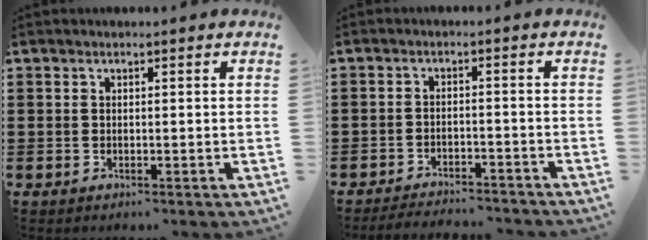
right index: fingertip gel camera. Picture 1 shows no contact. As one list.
[{"total": 3.1, "force": [-3.1, 0.2, 0.1], "torque": [-0.007, 0.000, -0.066]}]